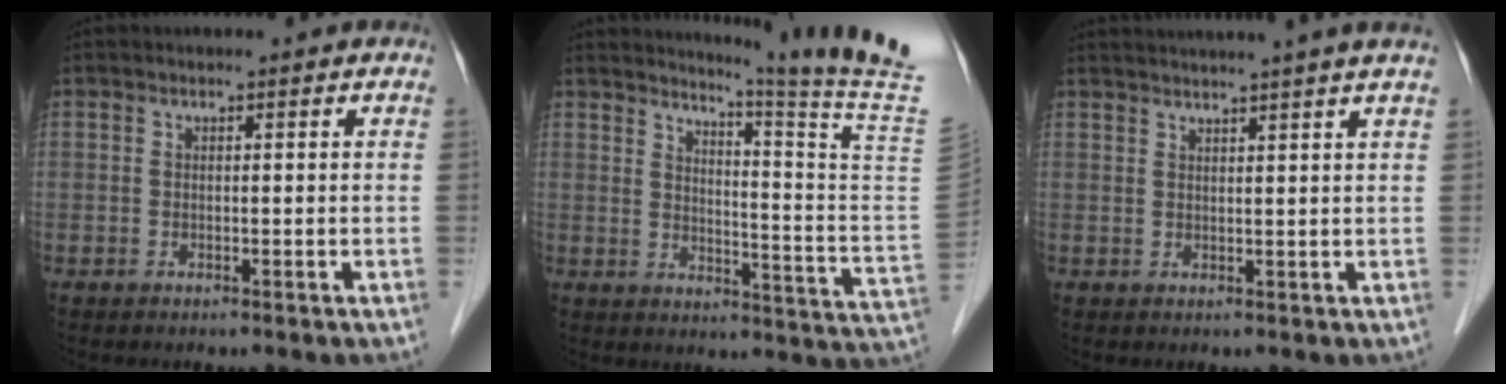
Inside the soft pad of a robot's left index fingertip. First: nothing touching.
{"total": 17.6, "force": [14.9, -5.1, 7.8], "torque": [-0.123, -0.126, 0.179]}
{"total": 9.0, "force": [7.9, -1.9, 3.8], "torque": [-0.046, 0.011, 0.090]}